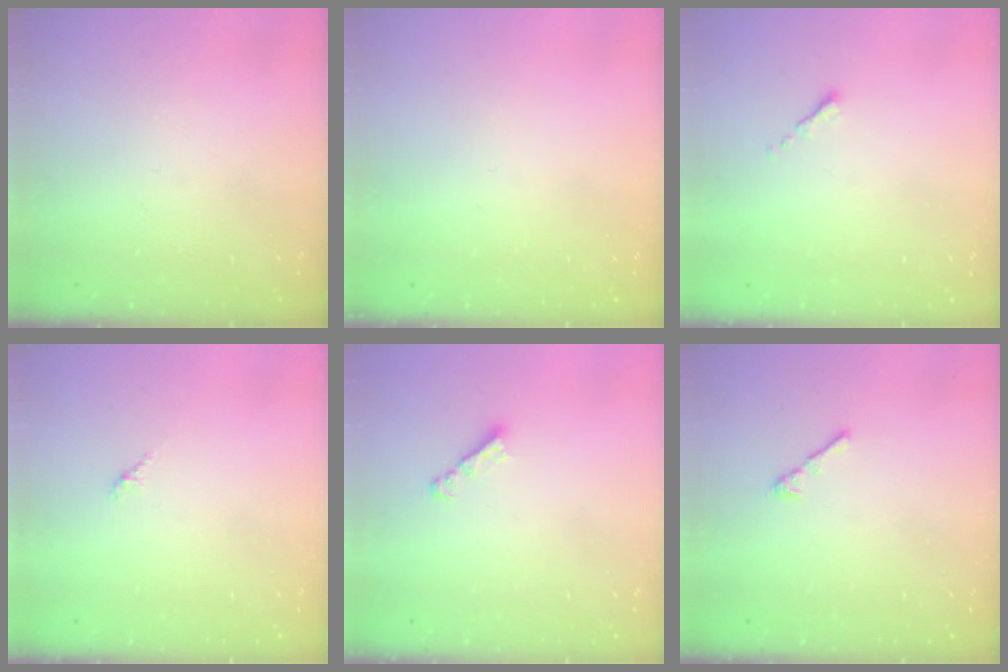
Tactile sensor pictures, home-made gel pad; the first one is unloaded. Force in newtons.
{"total": 0.0}
{"total": 0.6, "press": 0.5, "slide": 0.2}
{"total": 1.7, "press": 1.6, "slide": 0.5}
{"total": 2.4, "press": 2.4, "slide": 0.1}
{"total": 3.0, "press": 2.9, "slide": 0.8}